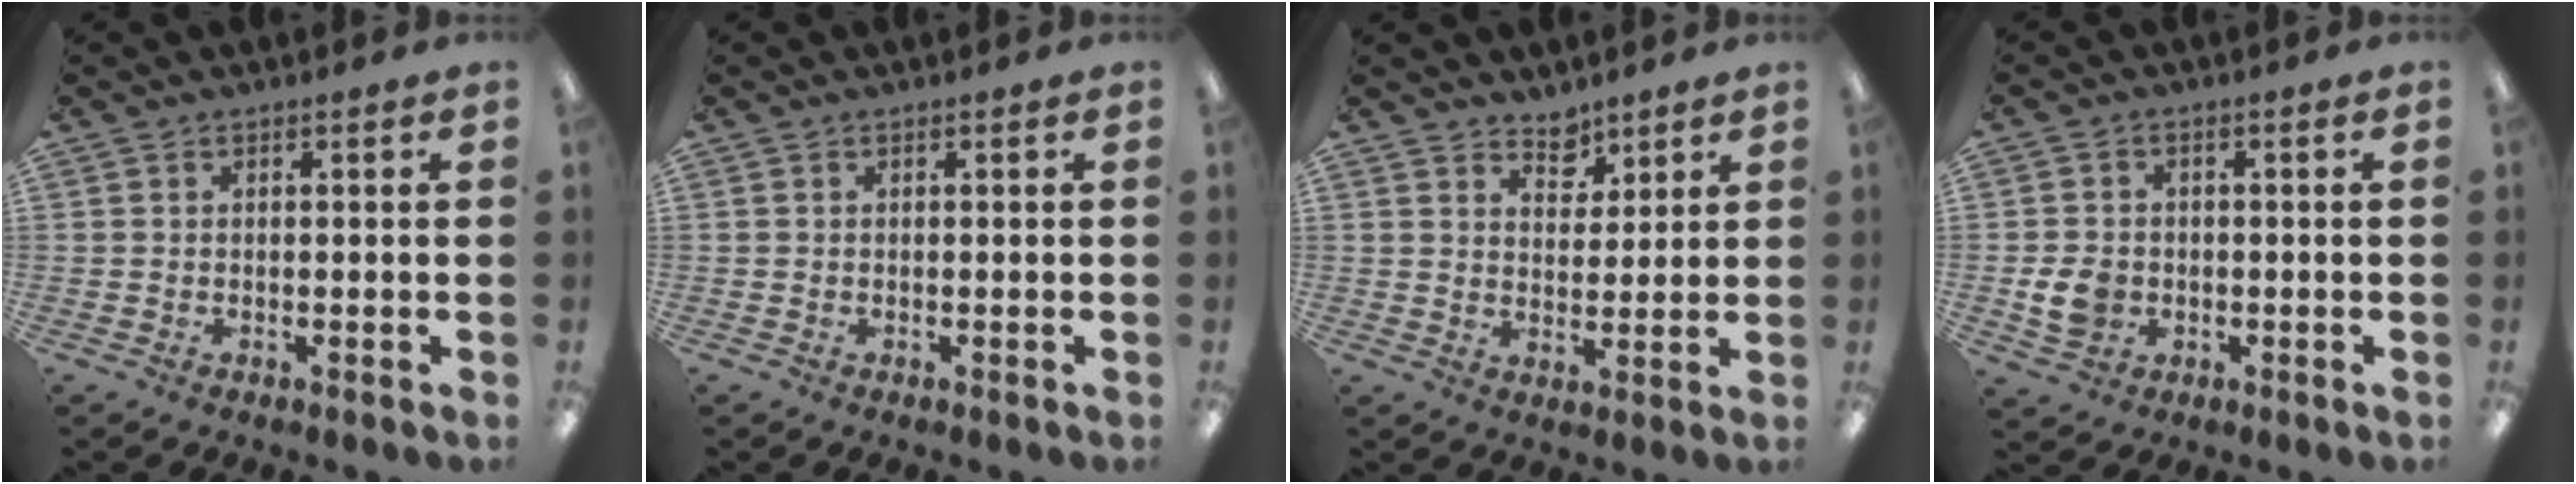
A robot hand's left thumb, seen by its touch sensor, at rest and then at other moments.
{"total": 0.0}
{"total": 5.3, "force": [4.5, 2.7, 0.5], "torque": [0.005, -0.032, 0.080]}
{"total": 6.2, "force": [-1.1, 5.2, 3.2], "torque": [-0.052, 0.004, -0.018]}